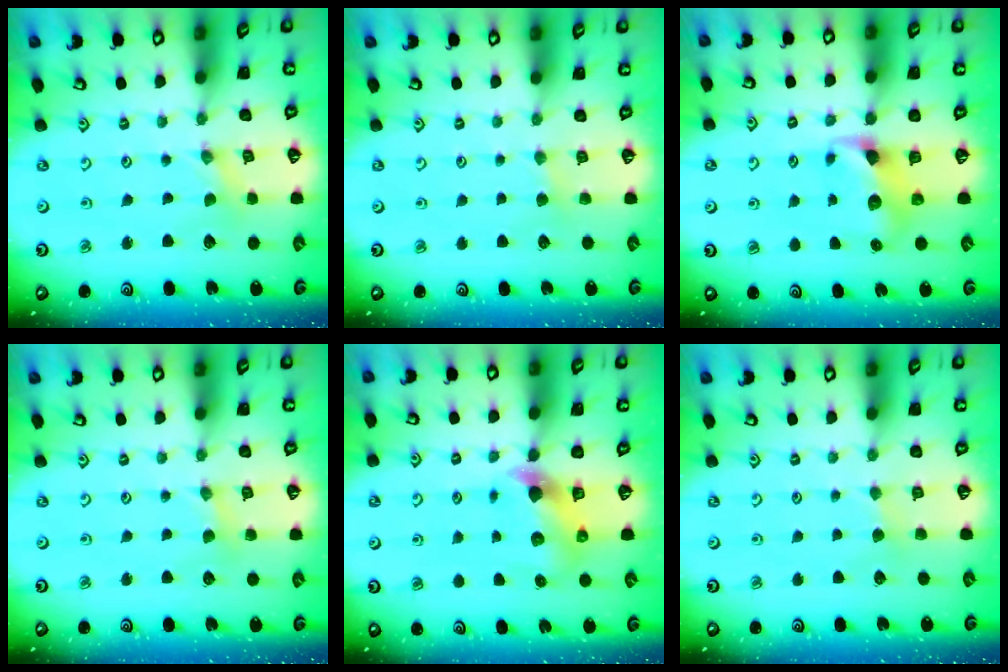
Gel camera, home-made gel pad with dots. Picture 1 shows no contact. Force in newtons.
{"total": 2.4, "press": 2.4, "slide": 0.4}
{"total": 6.7, "press": 6.6, "slide": 0.8}
{"total": 2.7, "press": 2.7, "slide": 0.4}
{"total": 5.4, "press": 5.4, "slide": 0.5}
{"total": 3.4, "press": 3.4, "slide": 0.4}